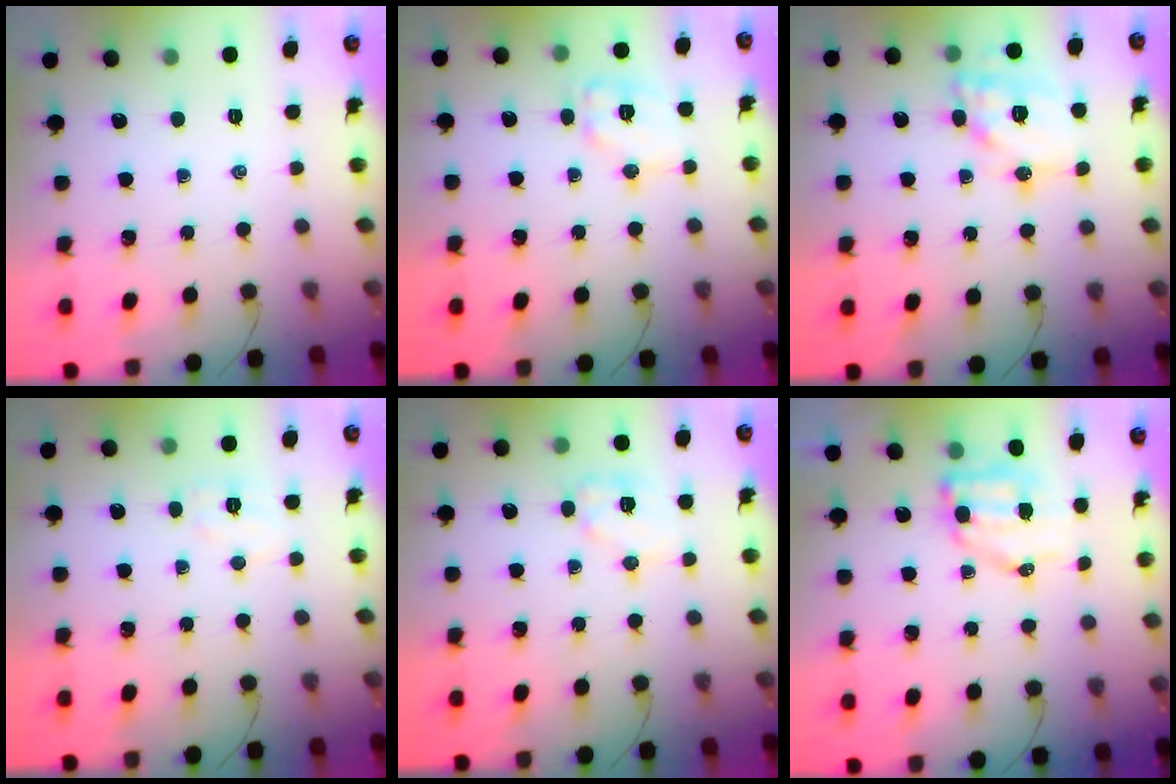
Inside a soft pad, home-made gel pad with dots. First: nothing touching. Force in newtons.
{"total": 10.1, "press": 10.1, "slide": 0.4}
{"total": 15.7, "press": 15.5, "slide": 2.1}
{"total": 5.7, "press": 5.6, "slide": 1.0}
{"total": 8.9, "press": 8.9, "slide": 0.6}
{"total": 7.6, "press": 7.5, "slide": 1.2}